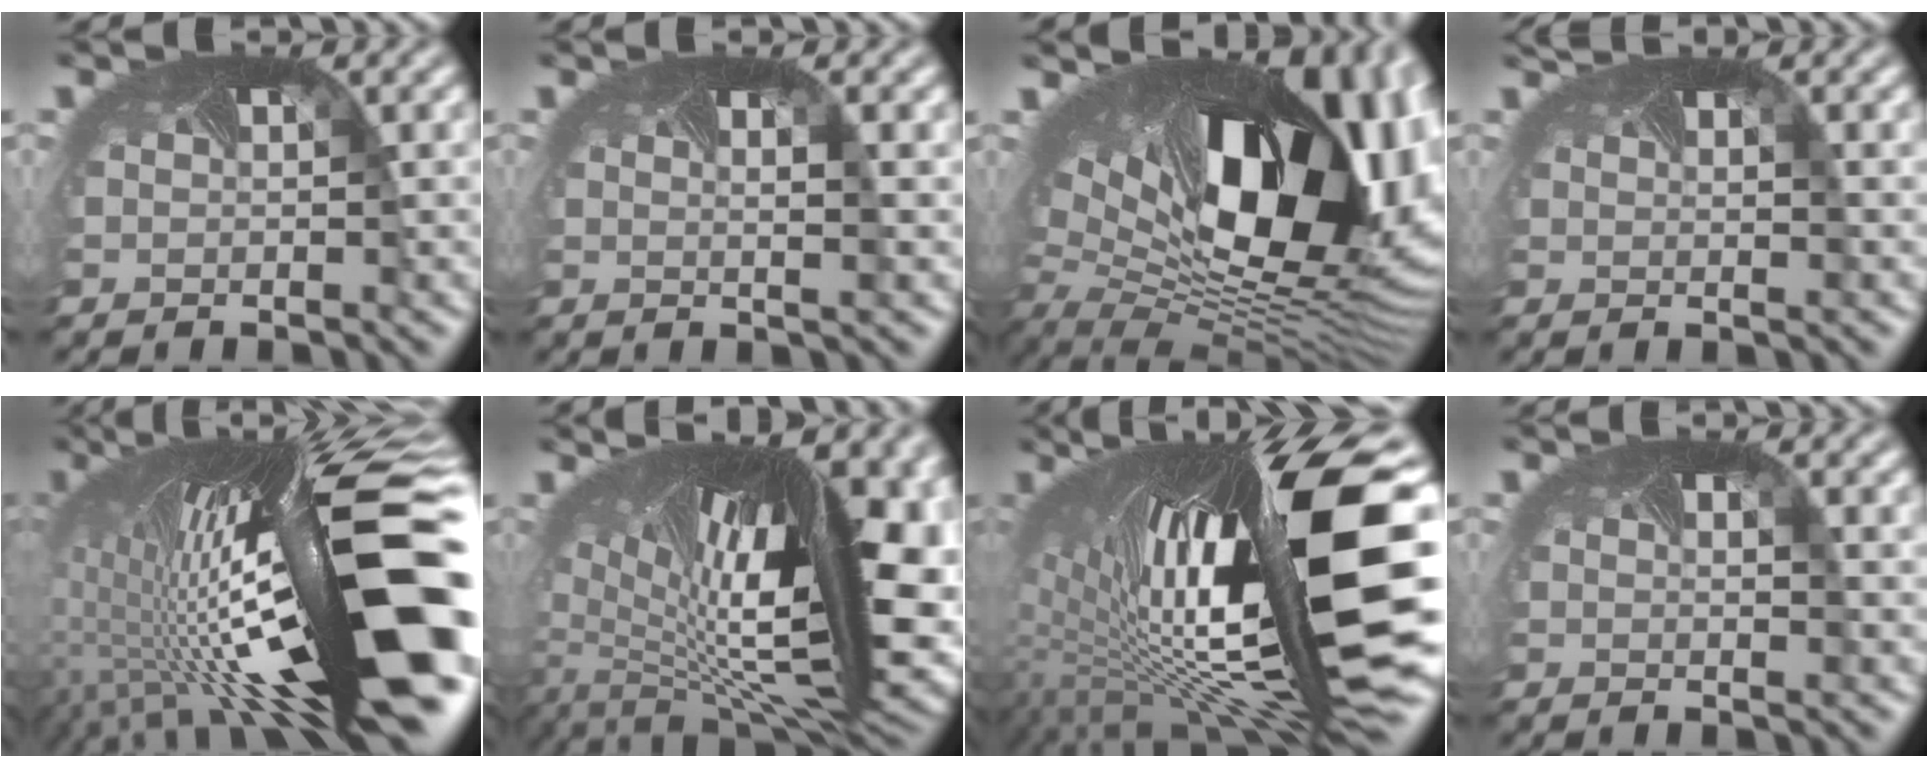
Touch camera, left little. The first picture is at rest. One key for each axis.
{"total": 0.7, "fx": -0.2, "fy": -0.2, "fz": 0.7, "tx": -0.014, "ty": -0.009, "tz": 0.004}
{"total": 17.8, "fx": 3.3, "fy": 10.7, "fz": 13.7, "tx": -0.233, "ty": -0.044, "tz": 0.088}
{"total": 1.2, "fx": 1.2, "fy": 0.0, "fz": 0.1, "tx": -0.015, "ty": -0.001, "tz": 0.020}
{"total": 17.3, "fx": -1.7, "fy": 4.8, "fz": 16.5, "tx": -0.286, "ty": -0.017, "tz": -0.026}
{"total": 17.6, "fx": -1.2, "fy": 6.8, "fz": 16.2, "tx": -0.268, "ty": -0.040, "tz": -0.001}
{"total": 15.5, "fx": 1.8, "fy": 4.4, "fz": 14.8, "tx": -0.278, "ty": -0.016, "tz": 0.043}
{"total": 0.0}